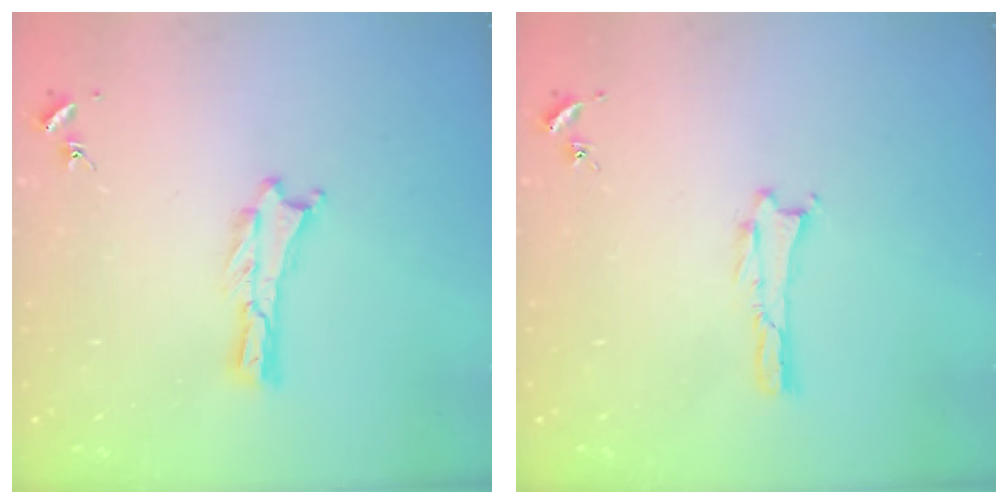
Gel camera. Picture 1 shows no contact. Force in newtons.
{"total": 0.0}